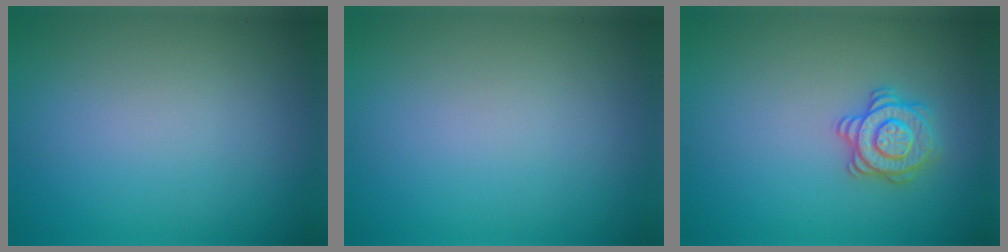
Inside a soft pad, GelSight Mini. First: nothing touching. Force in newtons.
{"total": 0.0}
{"total": 2.8, "press": 2.8, "slide": 0.4}